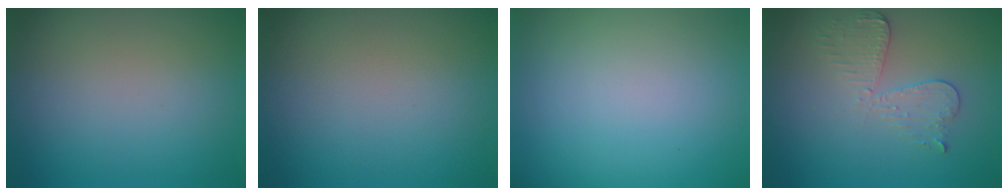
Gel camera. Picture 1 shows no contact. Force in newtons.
{"total": 0.0}
{"total": 0.0}
{"total": 2.9, "press": 2.7, "slide": 1.2}